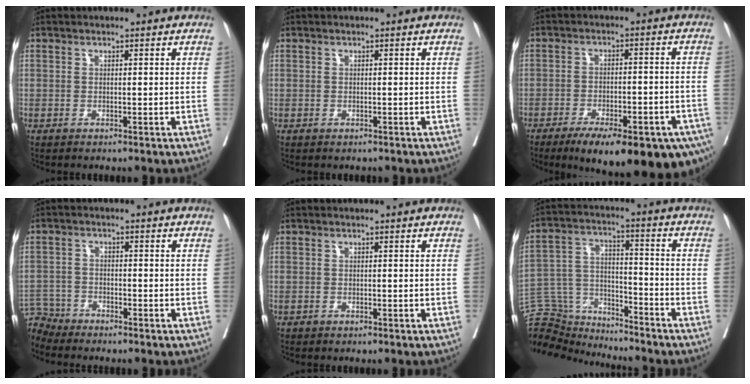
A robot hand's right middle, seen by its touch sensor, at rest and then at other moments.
{"total": 0.0}
{"total": 20.7, "force": [-13.5, 6.1, 14.5], "torque": [-0.155, -0.004, -0.178]}
{"total": 4.6, "force": [-4.3, 1.0, -1.0], "torque": [0.025, -0.001, -0.085]}
{"total": 0.0}
{"total": 14.3, "force": [-13.8, 3.4, 2.0], "torque": [-0.048, 0.048, -0.235]}